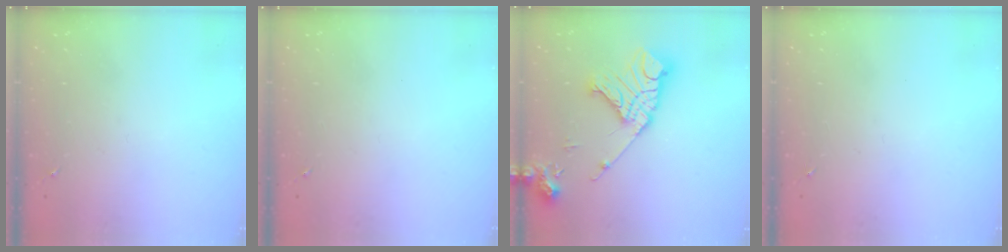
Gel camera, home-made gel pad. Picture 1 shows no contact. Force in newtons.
{"total": 0.0}
{"total": 18.0, "press": 17.9, "slide": 2.5}
{"total": 0.0}